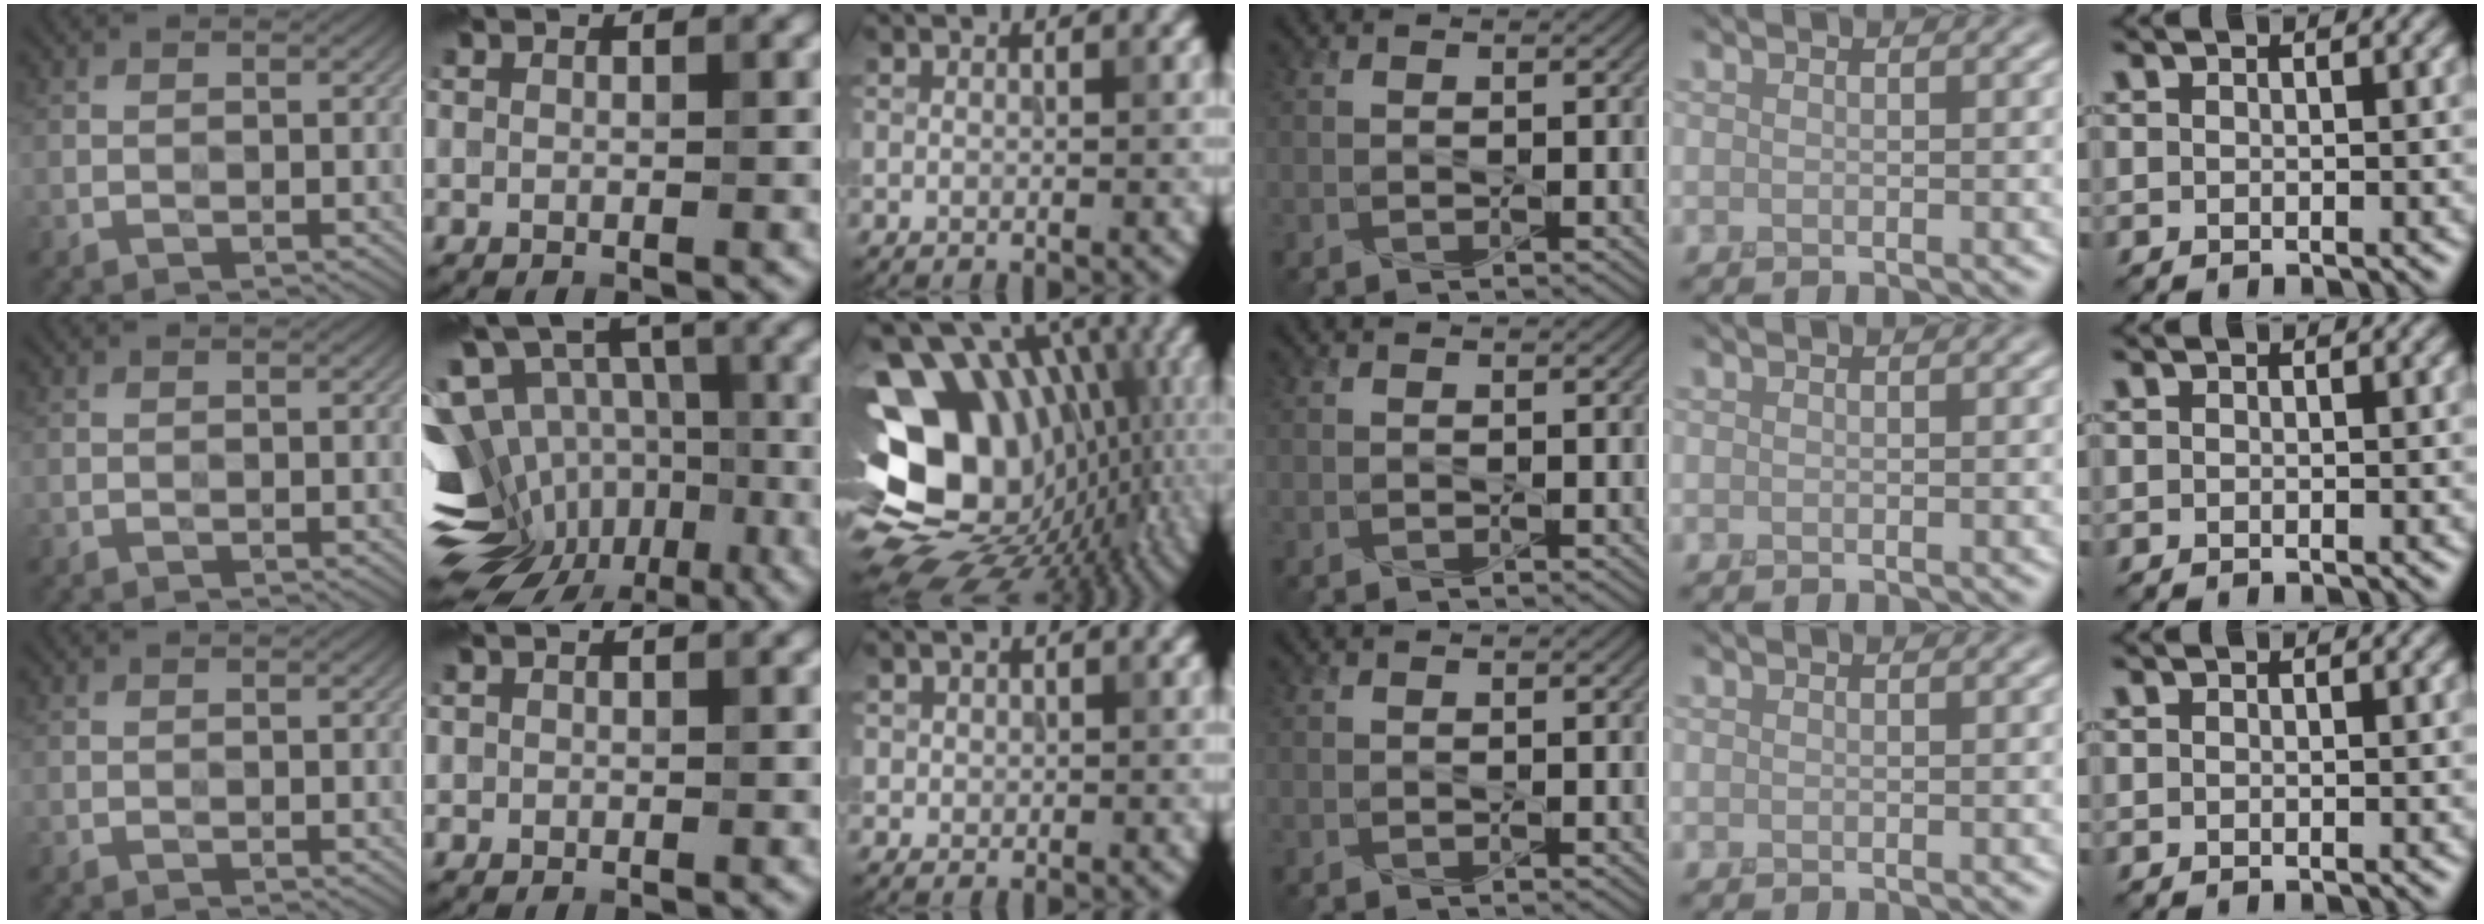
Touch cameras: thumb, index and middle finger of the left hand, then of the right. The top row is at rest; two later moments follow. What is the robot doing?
{"motion": "press", "object": "stapler"}